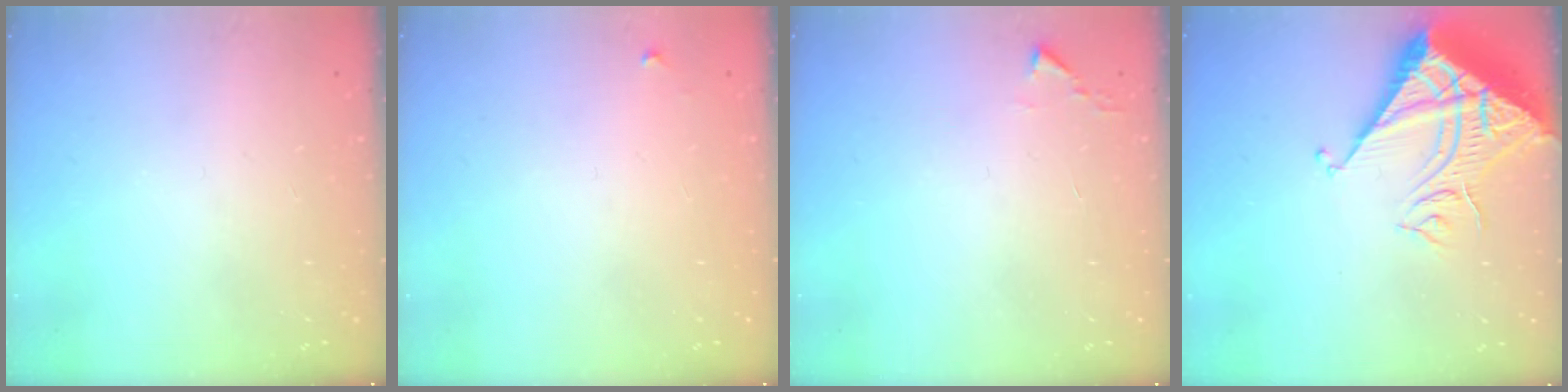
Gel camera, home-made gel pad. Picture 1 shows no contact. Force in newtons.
{"total": 4.2, "press": 4.1, "slide": 0.7}
{"total": 2.4, "press": 2.4, "slide": 0.3}
{"total": 11.1, "press": 11.1, "slide": 1.0}